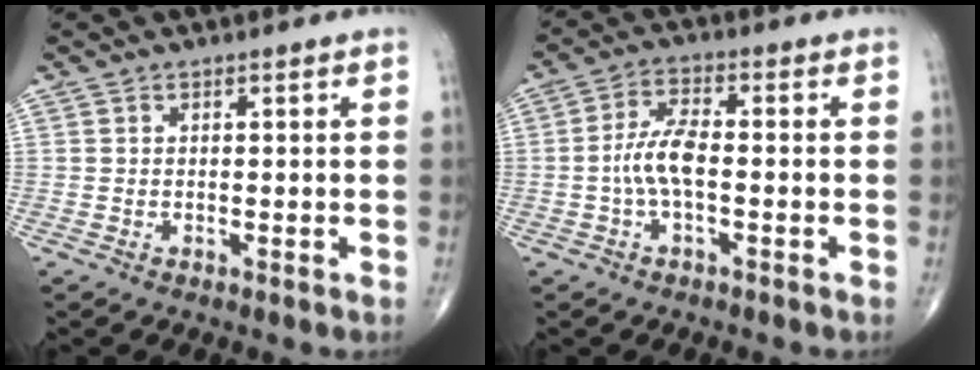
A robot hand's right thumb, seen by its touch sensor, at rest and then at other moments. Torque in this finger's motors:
{"motor_torque": [1.21, 1.05, 0.71, -0.20, 0.13]}